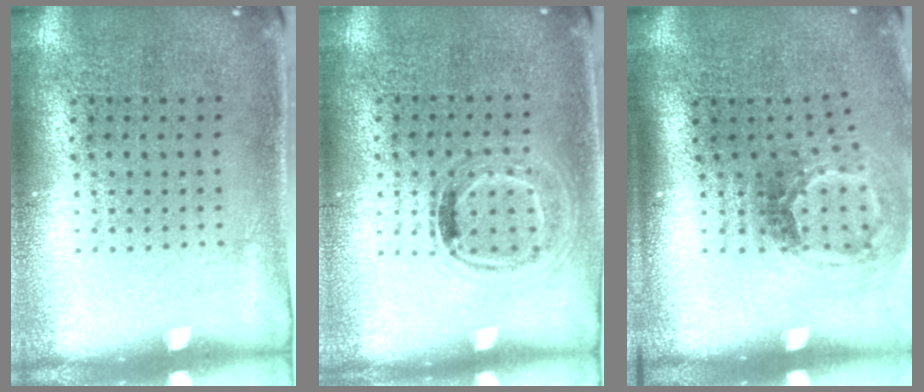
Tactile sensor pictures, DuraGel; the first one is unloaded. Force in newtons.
{"total": 0.9, "press": 0.8, "slide": 0.4}
{"total": 1.9, "press": 1.2, "slide": 1.5}